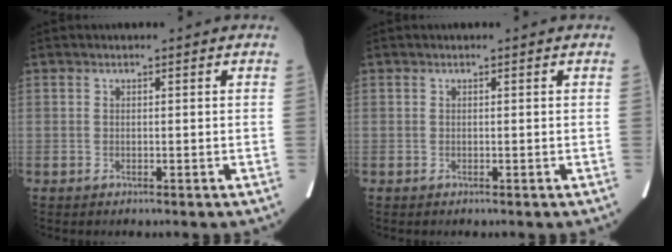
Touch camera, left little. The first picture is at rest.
{"total": 0.0}